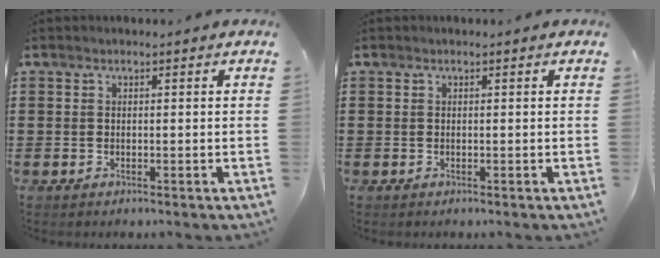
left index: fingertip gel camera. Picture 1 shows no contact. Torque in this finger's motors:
{"motor_torque": [0.00, 0.00, 0.00, 0.01]}